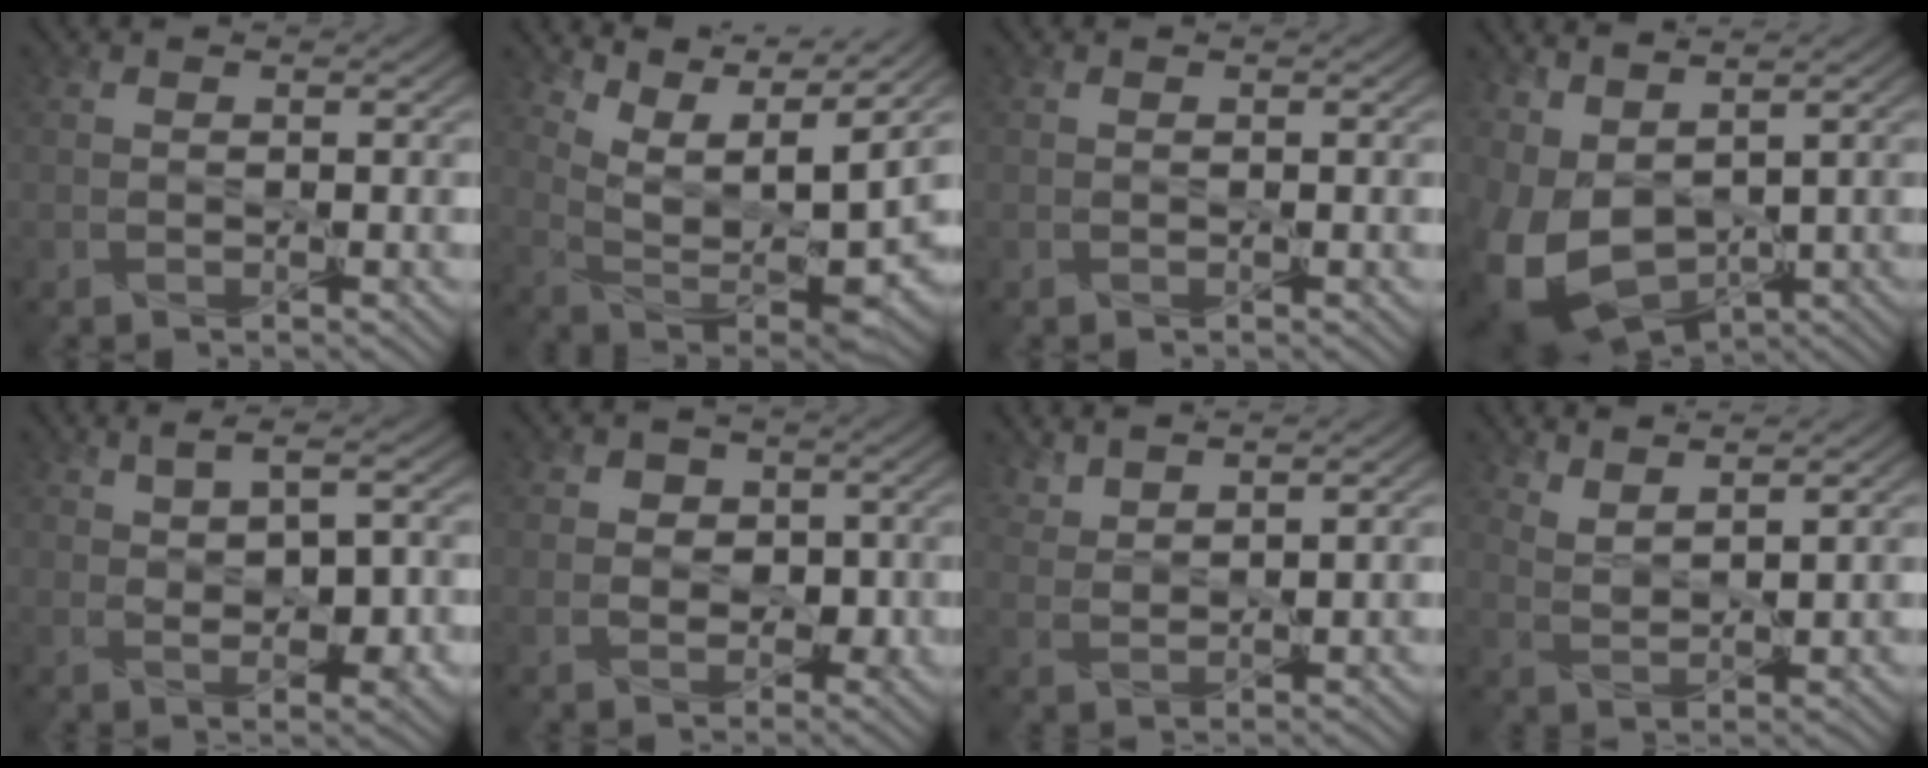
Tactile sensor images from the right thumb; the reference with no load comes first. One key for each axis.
{"total": 10.6, "fx": 7.5, "fy": 2.5, "fz": 7.1, "tx": -0.162, "ty": -0.004, "tz": 0.131}
{"total": 0.0}
{"total": 12.1, "fx": 0.8, "fy": 7.7, "fz": 9.3, "tx": -0.235, "ty": -0.018, "tz": 0.038}
{"total": 5.7, "fx": 0.8, "fy": 2.3, "fz": 5.2, "tx": -0.086, "ty": 0.002, "tz": 0.019}
{"total": 3.7, "fx": 0.7, "fy": 3.2, "fz": 1.8, "tx": -0.037, "ty": 0.001, "tz": 0.006}
{"total": 3.8, "fx": 3.2, "fy": 0.9, "fz": 1.7, "tx": -0.045, "ty": -0.004, "tz": 0.079}
{"total": 4.5, "fx": 3.7, "fy": 1.0, "fz": 2.3, "tx": -0.055, "ty": -0.012, "tz": 0.085}